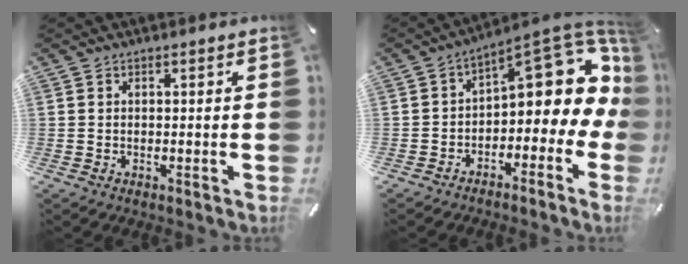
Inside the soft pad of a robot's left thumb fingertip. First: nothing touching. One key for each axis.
{"total": 13.4, "fx": 6.2, "fy": 6.6, "fz": 9.8, "tx": -0.121, "ty": -0.057, "tz": 0.100}